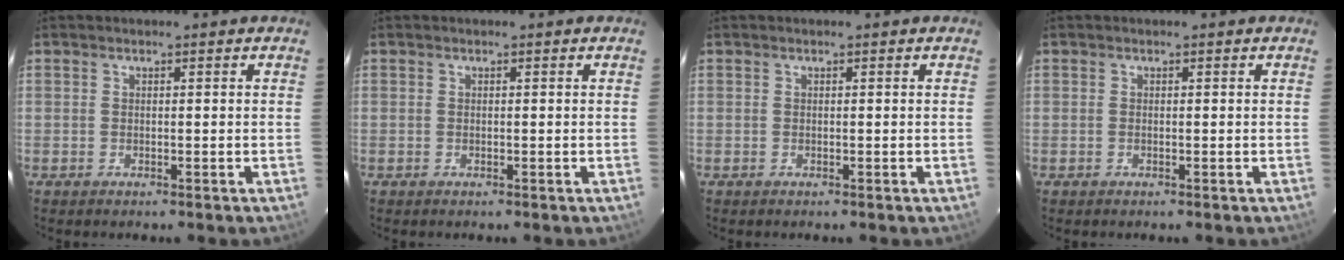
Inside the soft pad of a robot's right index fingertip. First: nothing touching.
{"total": 0.0}
{"total": 0.0}
{"total": 0.0}